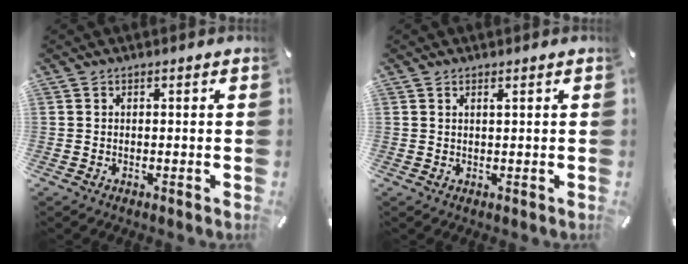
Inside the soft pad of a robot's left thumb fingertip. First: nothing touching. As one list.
[{"total": 0.8, "force": [0.6, 0.0, 0.5], "torque": [-0.010, -0.001, 0.011]}]